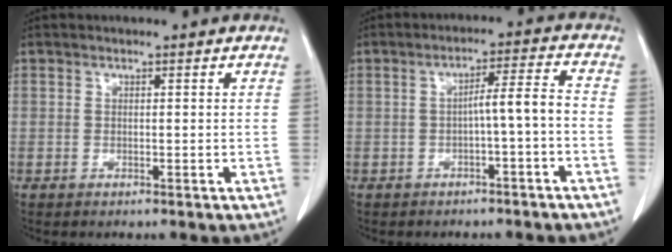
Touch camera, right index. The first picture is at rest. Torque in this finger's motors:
{"motor_torque": [0.74, -0.40, 0.37, 0.08]}